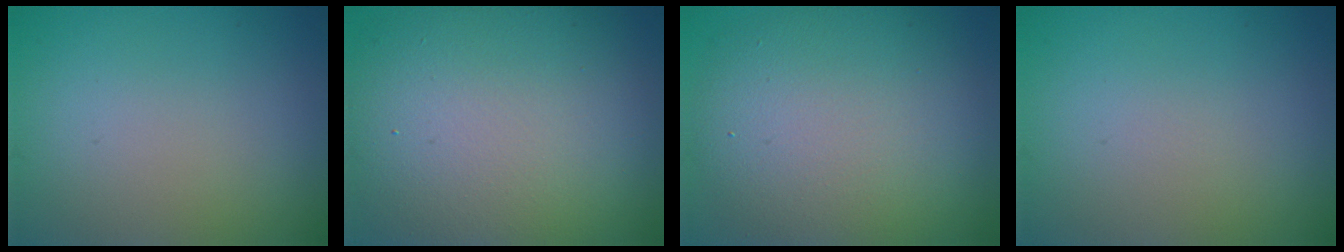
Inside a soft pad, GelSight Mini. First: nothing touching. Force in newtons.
{"total": 14.7, "press": 14.6, "slide": 1.5}
{"total": 10.7, "press": 10.7, "slide": 0.4}
{"total": 0.0}